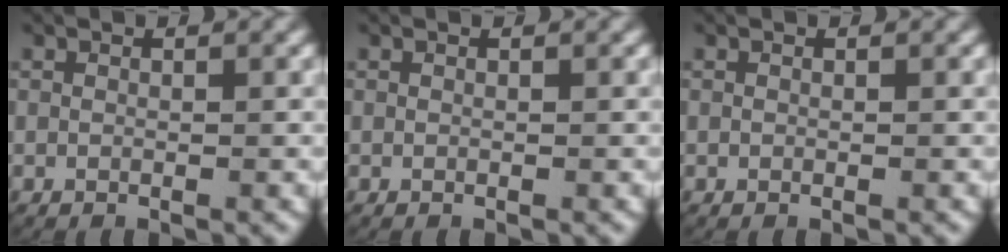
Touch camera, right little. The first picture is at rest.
{"total": 0.0}
{"total": 0.0}